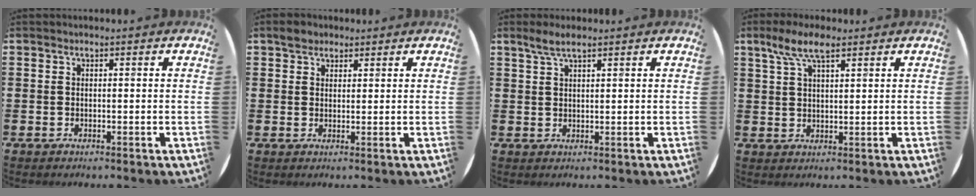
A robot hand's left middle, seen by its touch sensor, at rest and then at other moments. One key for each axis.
{"total": 2.0, "fx": 1.7, "fy": 1.1, "fz": 0.1, "tx": 0.012, "ty": 0.000, "tz": 0.030}
{"total": 2.7, "fx": 2.1, "fy": 0.5, "fz": 1.6, "tx": -0.034, "ty": 0.005, "tz": 0.037}
{"total": 5.8, "fx": 3.8, "fy": 1.9, "fz": 3.9, "tx": -0.085, "ty": 0.006, "tz": 0.068}